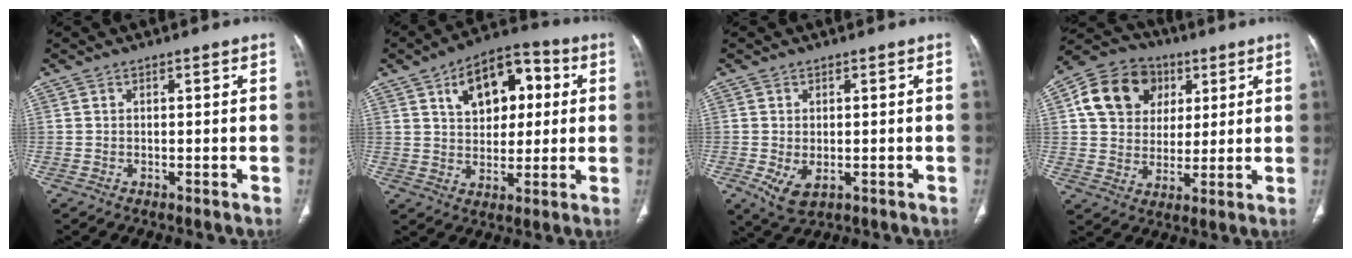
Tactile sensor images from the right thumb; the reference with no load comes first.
{"total": 14.4, "force": [4.6, 8.8, 10.4], "torque": [-0.118, 0.008, 0.071]}
{"total": 5.0, "force": [-1.2, 3.0, 3.8], "torque": [-0.074, -0.009, -0.008]}
{"total": 14.8, "force": [4.8, 12.1, 7.0], "torque": [-0.103, 0.004, 0.080]}